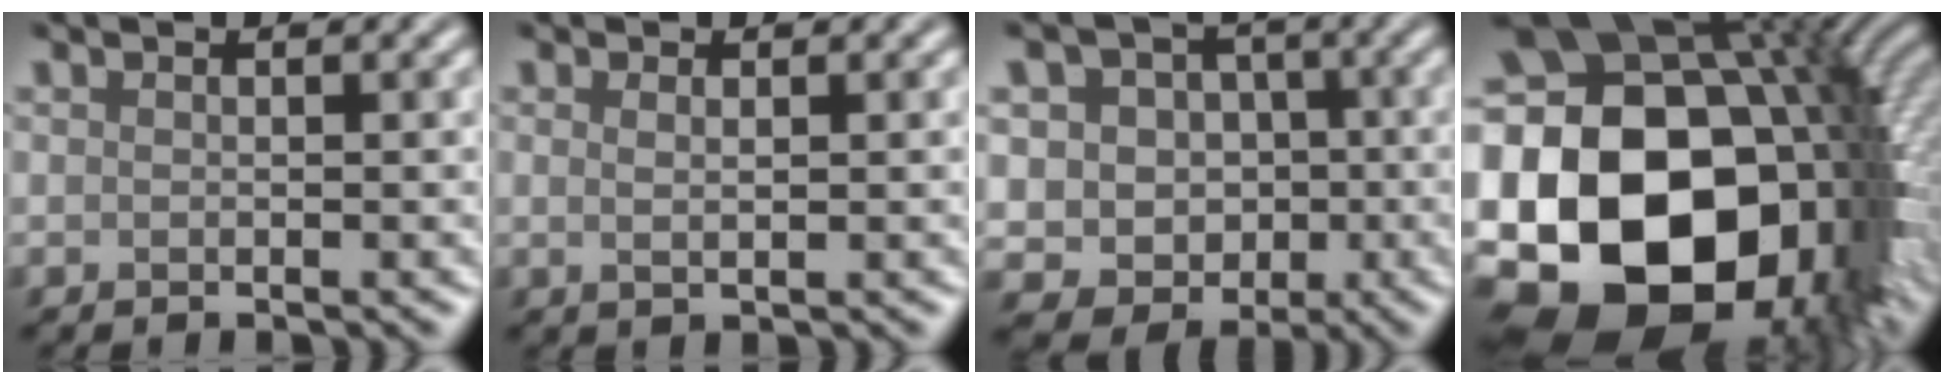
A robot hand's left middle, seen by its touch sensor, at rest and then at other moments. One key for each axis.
{"total": 1.0, "fx": 0.3, "fy": 0.3, "fz": 0.9, "tx": -0.014, "ty": 0.000, "tz": 0.004}
{"total": 7.1, "fx": -0.7, "fy": 6.5, "fz": 2.7, "tx": -0.022, "ty": 0.014, "tz": -0.041}
{"total": 23.9, "fx": -4.0, "fy": 17.7, "fz": 15.5, "tx": -0.284, "ty": -0.023, "tz": -0.098}